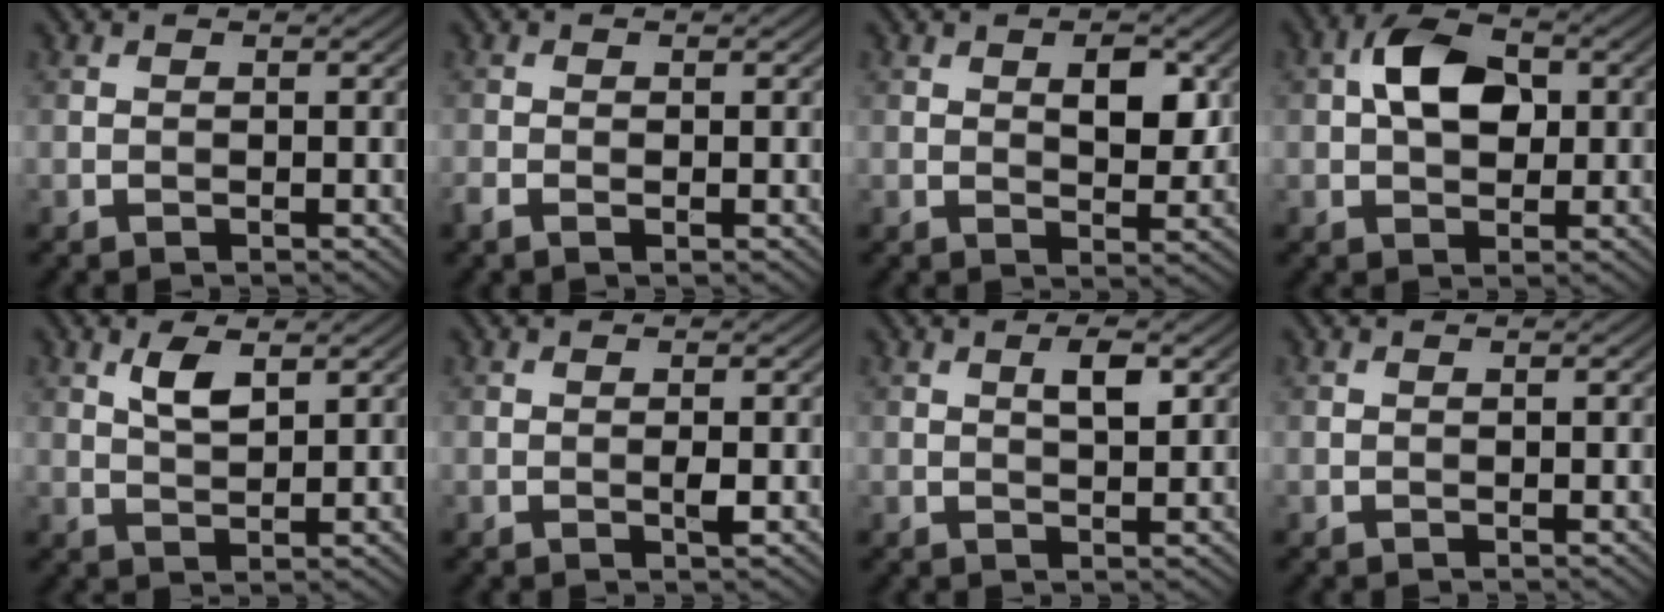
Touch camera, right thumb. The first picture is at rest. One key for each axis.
{"total": 1.3, "fx": -0.6, "fy": 0.5, "fz": 1.0, "tx": -0.024, "ty": -0.001, "tz": -0.014}
{"total": 4.6, "fx": 1.4, "fy": 2.3, "fz": 3.7, "tx": -0.059, "ty": -0.007, "tz": 0.025}
{"total": 6.7, "fx": 1.0, "fy": 4.3, "fz": 5.0, "tx": -0.091, "ty": 0.013, "tz": 0.008}
{"total": 3.5, "fx": 1.8, "fy": 1.3, "fz": 2.7, "tx": -0.060, "ty": 0.000, "tz": 0.036}
{"total": 1.1, "fx": -0.2, "fy": 0.1, "fz": 1.1, "tx": -0.022, "ty": -0.001, "tz": -0.005}
{"total": 2.6, "fx": 1.0, "fy": 0.8, "fz": 2.3, "tx": -0.042, "ty": -0.001, "tz": 0.018}
{"total": 0.0}